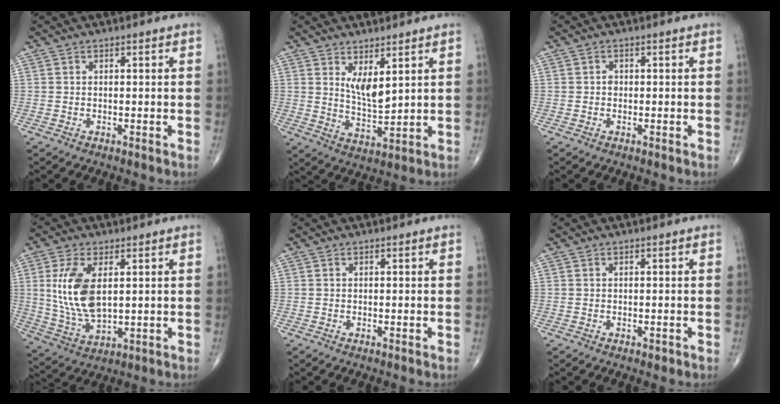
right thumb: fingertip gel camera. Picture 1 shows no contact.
{"total": 6.0, "force": [2.9, 2.2, 4.8], "torque": [-0.078, -0.035, 0.062]}
{"total": 0.9, "force": [-0.1, 0.7, 0.4], "torque": [-0.001, 0.003, -0.004]}
{"total": 12.2, "force": [2.3, 6.2, 10.3], "torque": [-0.209, -0.015, 0.055]}
{"total": 0.0}
{"total": 0.7, "force": [-0.2, 0.4, 0.6], "torque": [-0.007, -0.001, -0.001]}